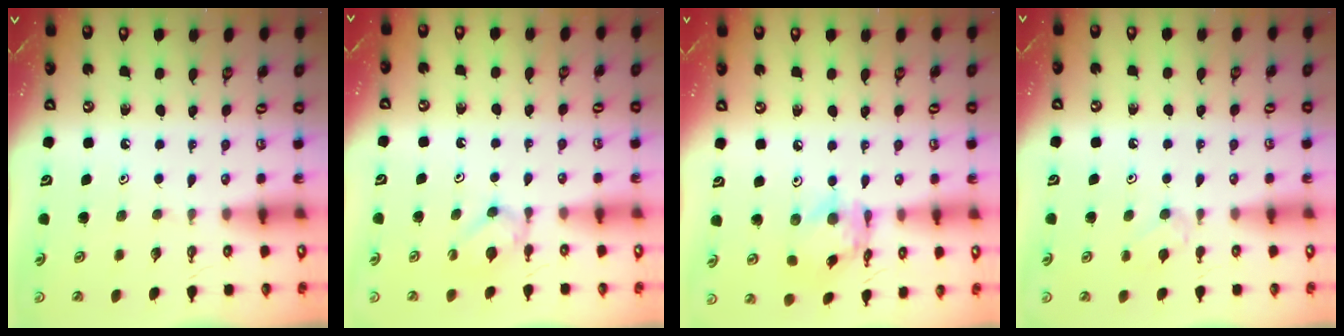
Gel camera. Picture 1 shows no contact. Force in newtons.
{"total": 3.0, "press": 2.9, "slide": 0.5}
{"total": 11.0, "press": 11.0, "slide": 0.8}
{"total": 4.6, "press": 4.5, "slide": 0.9}